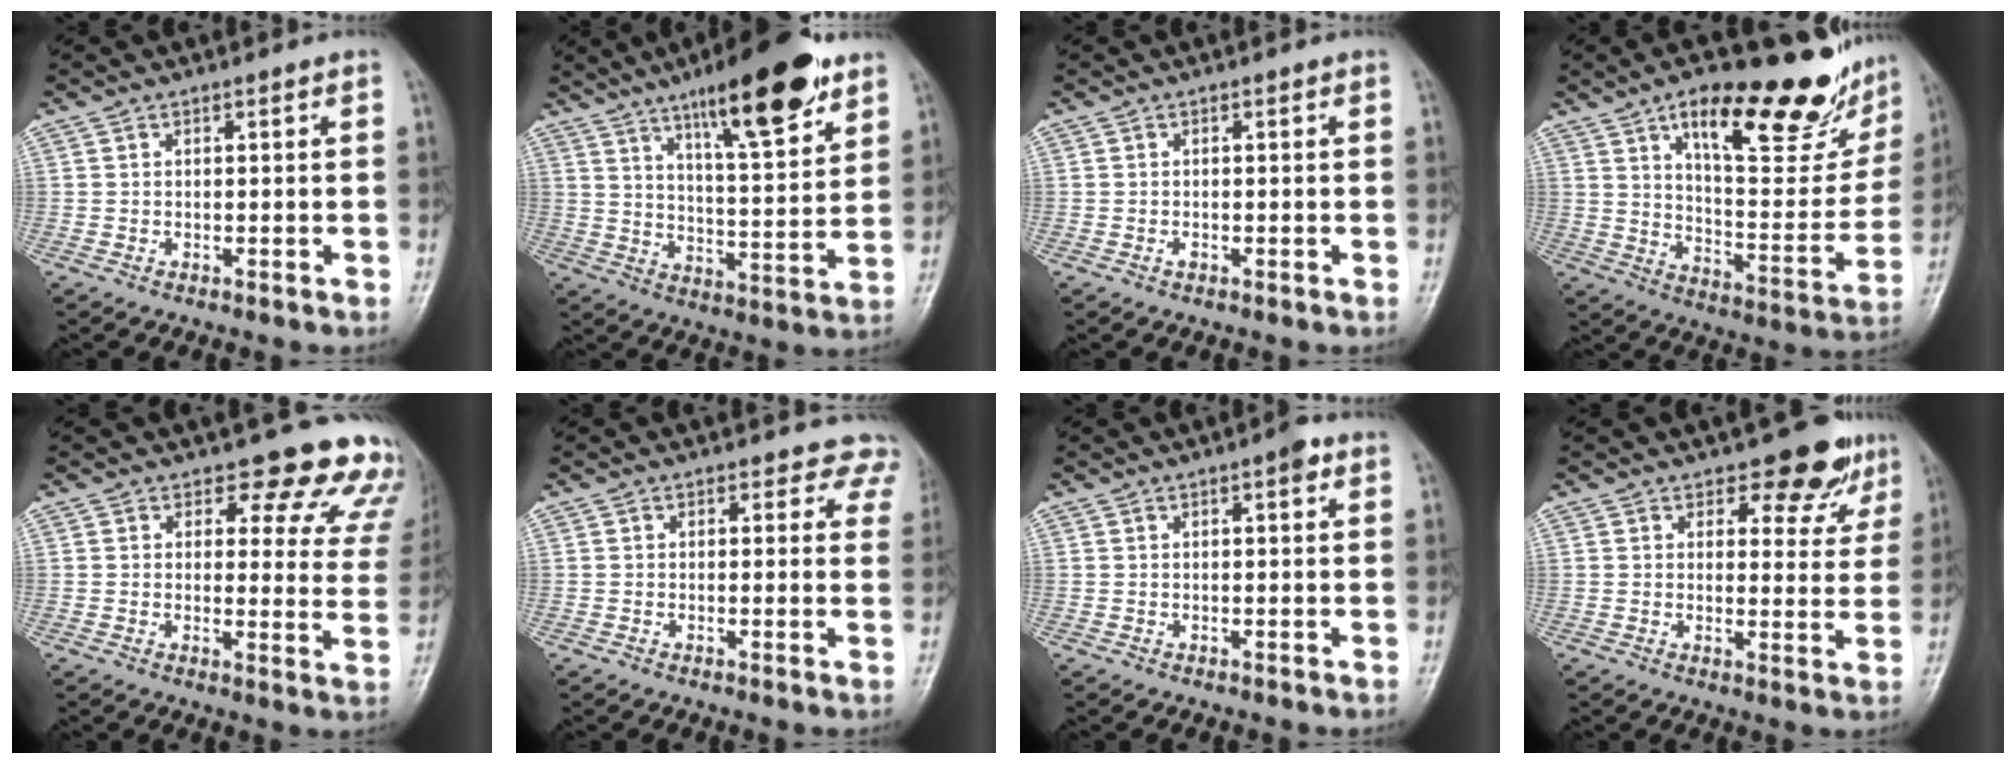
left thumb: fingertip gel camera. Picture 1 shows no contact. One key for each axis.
{"total": 16.3, "fx": 10.4, "fy": 4.2, "fz": 11.8, "tx": -0.149, "ty": -0.059, "tz": 0.163}
{"total": 0.6, "fx": -0.2, "fy": 0.4, "fz": 0.4, "tx": -0.003, "ty": 0.000, "tz": -0.006}
{"total": 25.1, "fx": 16.1, "fy": 8.4, "fz": 17.2, "tx": -0.188, "ty": -0.066, "tz": 0.243}
{"total": 14.4, "fx": 13.0, "fy": 5.3, "fz": 3.3, "tx": 0.022, "ty": -0.100, "tz": 0.116}
{"total": 4.9, "fx": 4.1, "fy": 2.7, "fz": 0.2, "tx": 0.042, "ty": -0.014, "tz": 0.017}
{"total": 2.3, "fx": 1.1, "fy": 0.7, "fz": 1.9, "tx": -0.022, "ty": 0.001, "tz": 0.011}
{"total": 7.6, "fx": 5.7, "fy": 3.9, "fz": 3.1, "tx": -0.006, "ty": -0.039, "tz": 0.064}